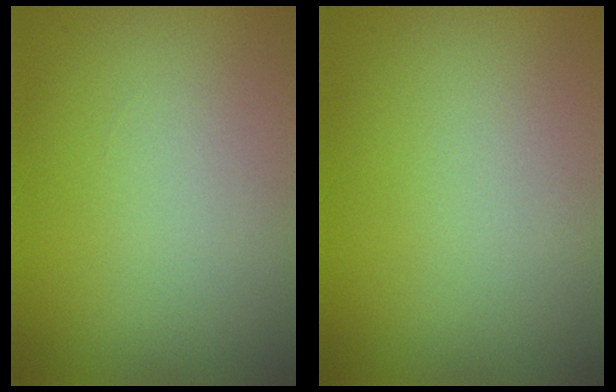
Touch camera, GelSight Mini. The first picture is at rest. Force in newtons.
{"total": 0.0}